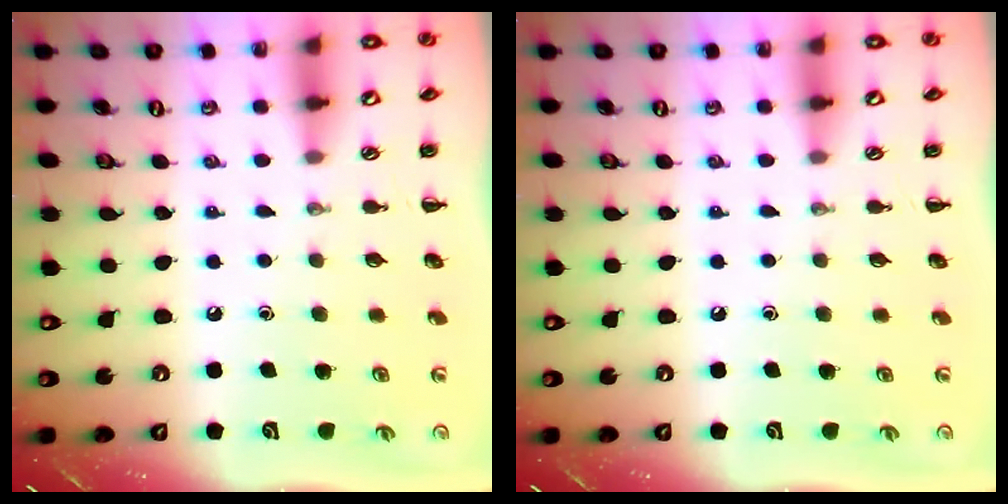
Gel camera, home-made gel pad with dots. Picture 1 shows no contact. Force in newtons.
{"total": 0.0}